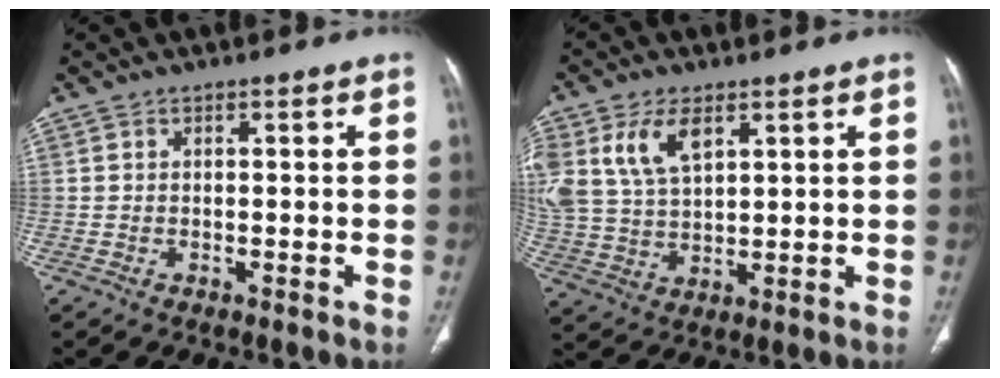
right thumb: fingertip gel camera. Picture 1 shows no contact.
{"total": 11.5, "force": [5.3, 6.5, 7.9], "torque": [-0.159, -0.010, 0.115]}